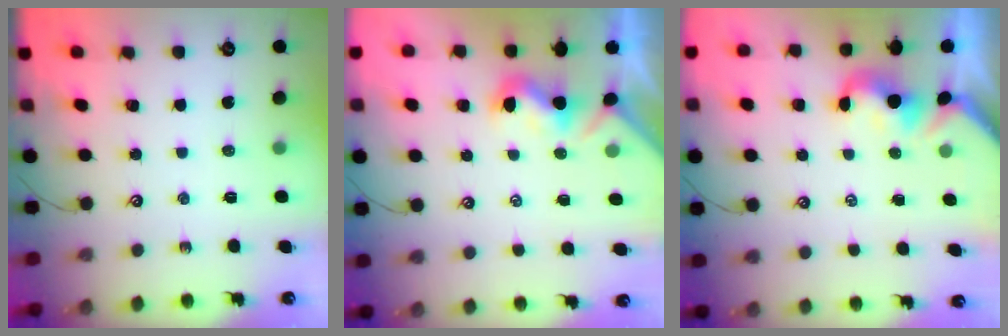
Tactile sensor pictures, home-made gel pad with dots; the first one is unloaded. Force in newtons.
{"total": 1.5, "press": 1.4, "slide": 0.5}
{"total": 1.2, "press": 1.1, "slide": 0.3}